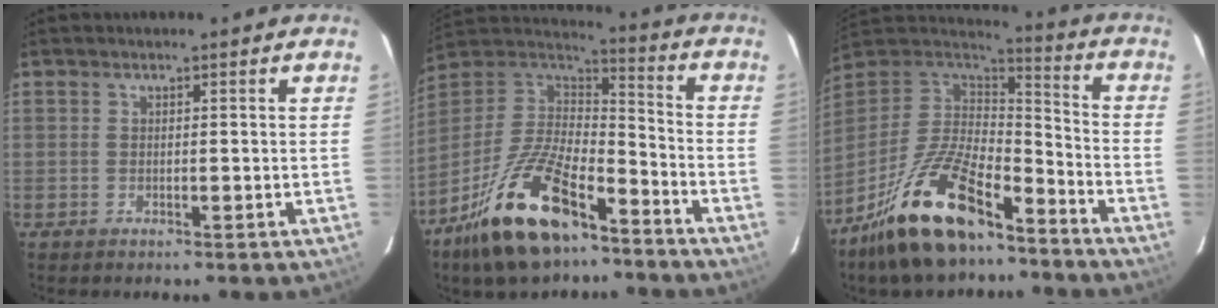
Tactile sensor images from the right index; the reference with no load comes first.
{"total": 21.7, "force": [-13.7, 8.9, 14.3], "torque": [-0.293, -0.015, -0.241]}
{"total": 21.0, "force": [-14.2, 7.9, 13.3], "torque": [-0.268, -0.014, -0.251]}